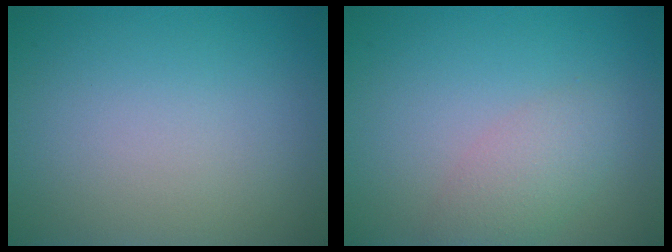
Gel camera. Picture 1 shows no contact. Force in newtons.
{"total": 2.7, "press": 2.7, "slide": 0.1}